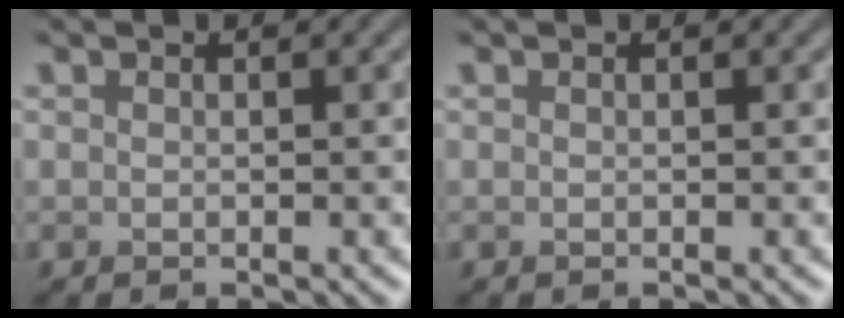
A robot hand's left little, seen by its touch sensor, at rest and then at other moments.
{"total": 0.0}